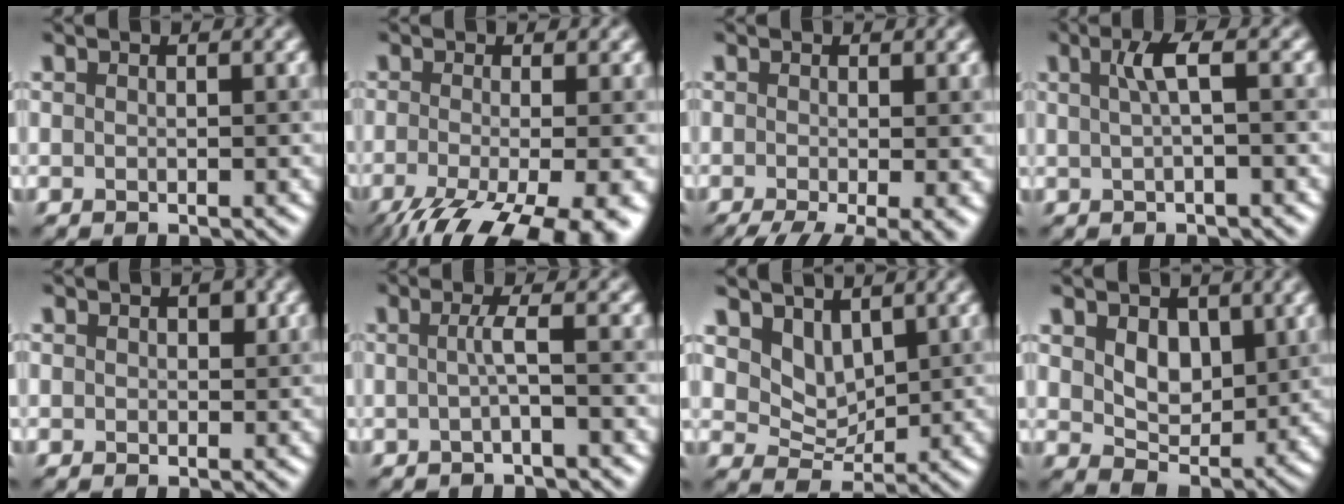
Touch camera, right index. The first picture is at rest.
{"total": 11.6, "force": [-5.9, 4.0, 9.1], "torque": [-0.149, -0.032, -0.082]}
{"total": 6.7, "force": [-2.9, 2.0, 5.7], "torque": [-0.086, -0.013, -0.038]}
{"total": 2.1, "force": [0.5, 0.4, 2.0], "torque": [-0.044, 0.008, 0.010]}
{"total": 0.8, "force": [0.5, 0.6, 0.1], "torque": [-0.006, 0.000, 0.009]}
{"total": 1.4, "force": [-0.2, 0.2, 1.4], "torque": [-0.033, -0.003, -0.005]}
{"total": 3.0, "force": [2.2, 1.9, 0.8], "torque": [-0.037, -0.018, 0.045]}
{"total": 4.4, "force": [1.6, 3.1, 2.7], "torque": [-0.061, -0.014, 0.036]}